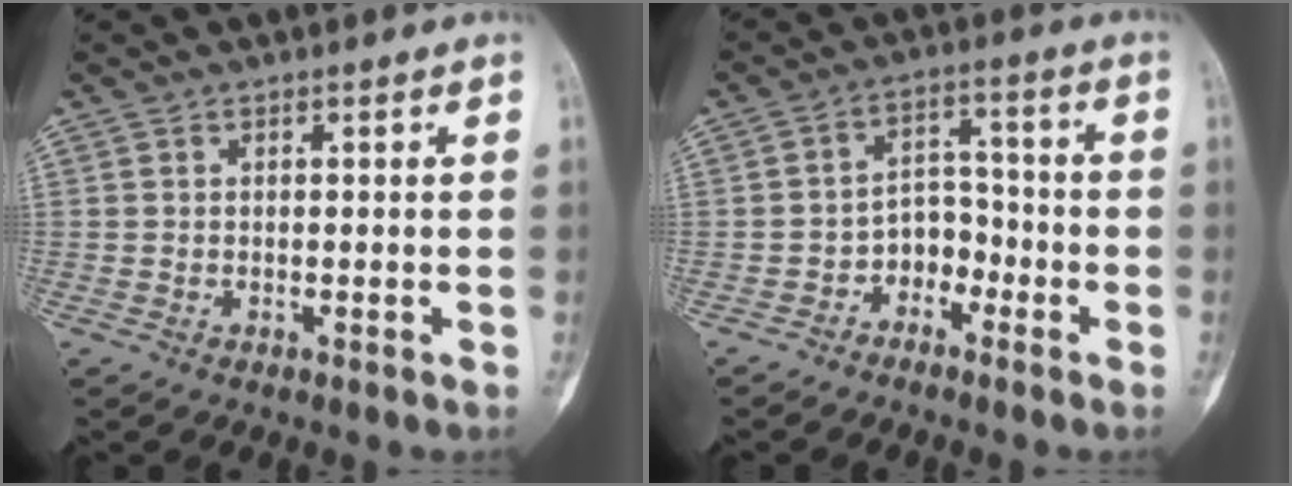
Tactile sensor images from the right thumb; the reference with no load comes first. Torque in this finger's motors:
{"motor_torque": [-0.42, -0.23, -0.20, -0.22, -0.08]}